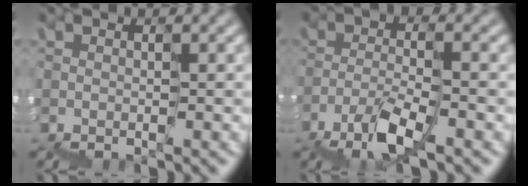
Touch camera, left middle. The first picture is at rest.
{"total": 3.4, "force": [-2.3, 0.6, 2.4], "torque": [-0.053, 0.005, -0.045]}